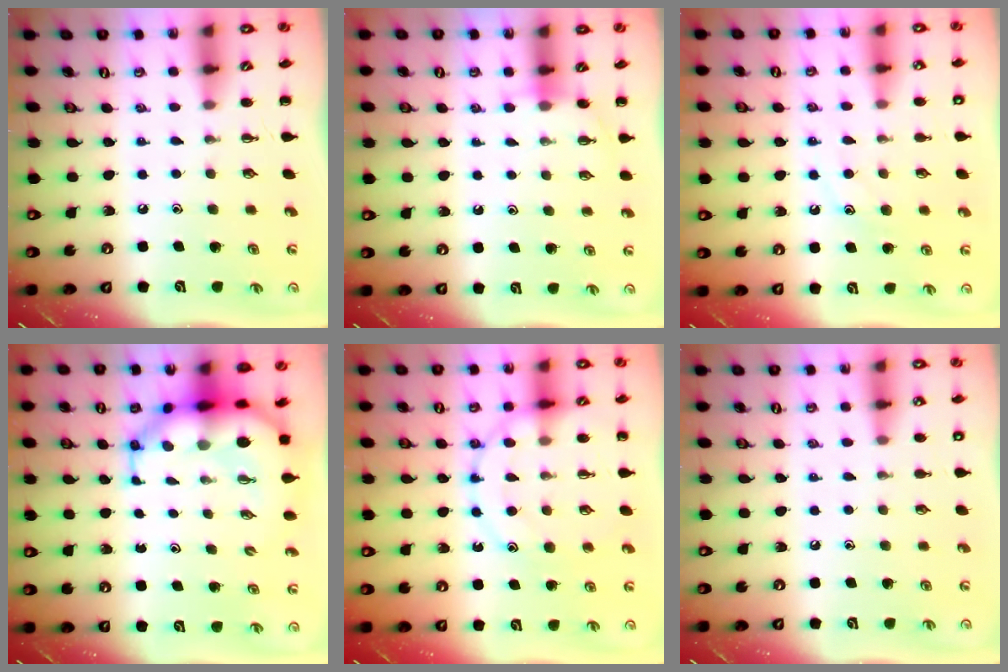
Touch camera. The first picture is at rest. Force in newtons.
{"total": 4.8, "press": 4.6, "slide": 1.2}
{"total": 9.5, "press": 9.5, "slide": 1.3}
{"total": 9.4, "press": 9.0, "slide": 2.6}
{"total": 13.9, "press": 13.8, "slide": 1.3}
{"total": 6.6, "press": 6.3, "slide": 2.0}